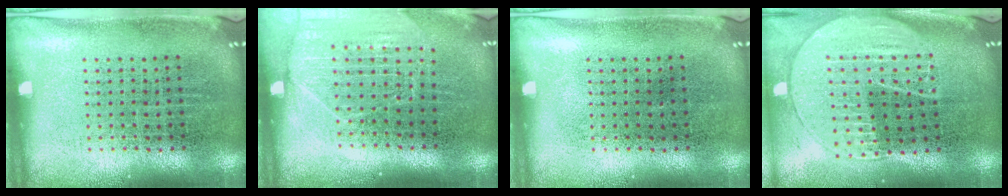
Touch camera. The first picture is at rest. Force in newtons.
{"total": 1.6, "press": 1.5, "slide": 0.5}
{"total": 0.0}
{"total": 1.9, "press": 1.8, "slide": 0.8}